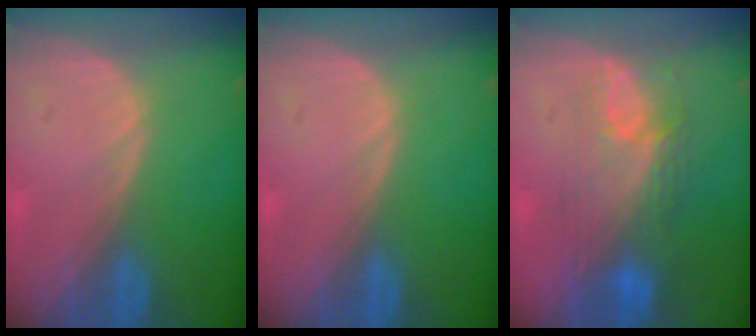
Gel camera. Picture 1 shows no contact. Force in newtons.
{"total": 0.0}
{"total": 9.2, "press": 8.2, "slide": 4.3}